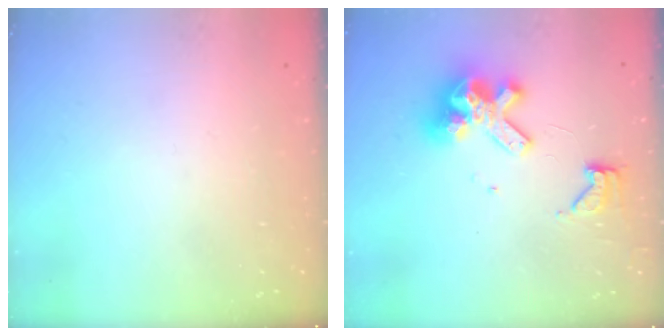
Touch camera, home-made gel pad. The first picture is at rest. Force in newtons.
{"total": 14.9, "press": 14.7, "slide": 2.0}